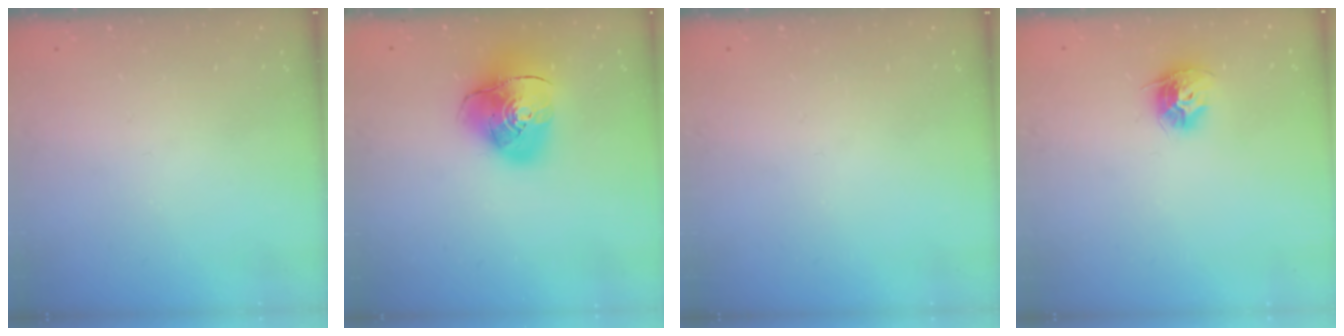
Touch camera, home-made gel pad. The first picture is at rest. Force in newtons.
{"total": 12.3, "press": 12.2, "slide": 1.9}
{"total": 0.0}
{"total": 9.9, "press": 9.9, "slide": 0.5}